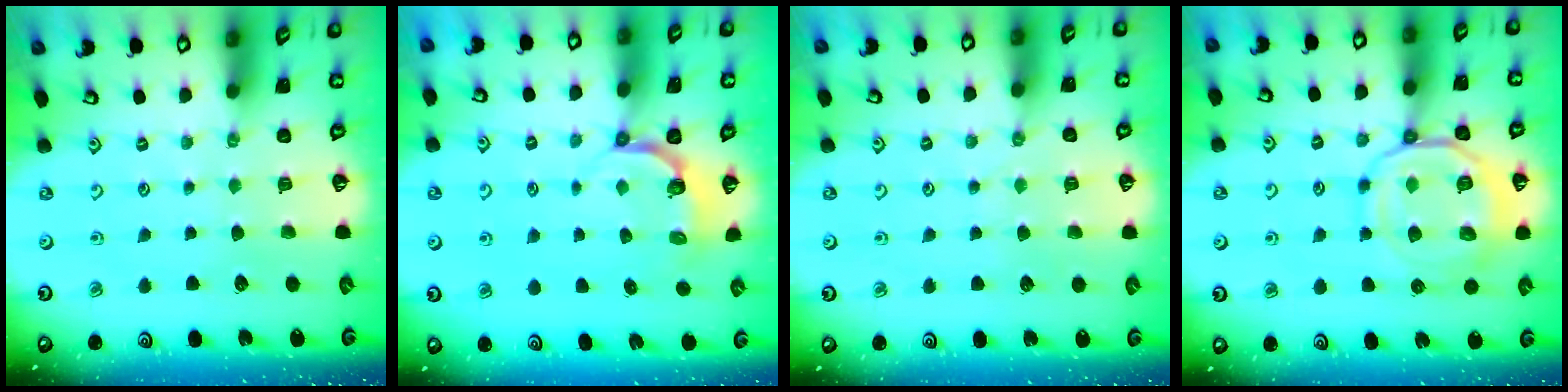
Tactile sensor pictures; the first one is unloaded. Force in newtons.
{"total": 4.9, "press": 3.8, "slide": 3.0}
{"total": 4.0, "press": 3.9, "slide": 0.6}
{"total": 14.0, "press": 13.9, "slide": 1.5}